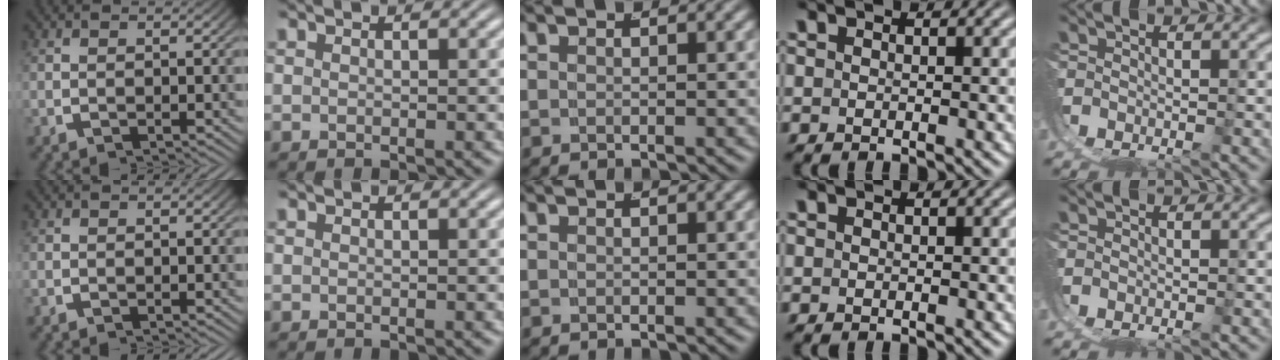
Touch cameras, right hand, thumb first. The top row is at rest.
{}